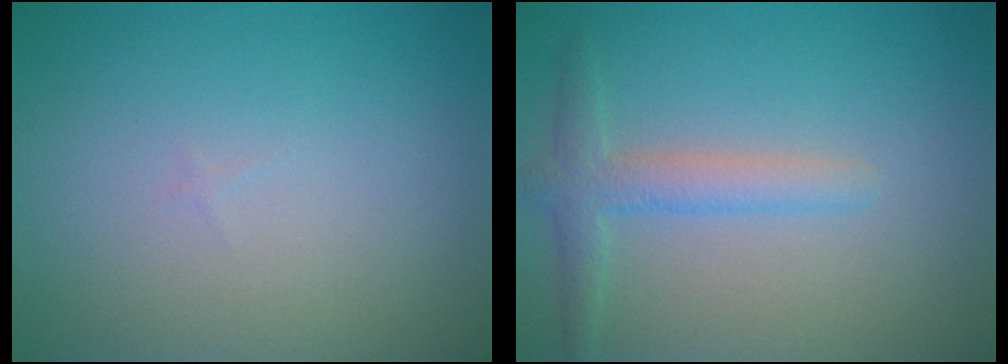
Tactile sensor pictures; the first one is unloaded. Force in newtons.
{"total": 2.5, "press": 2.5, "slide": 0.1}